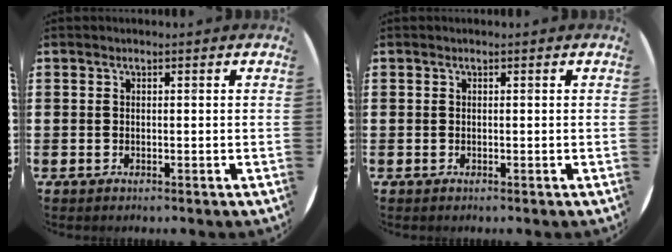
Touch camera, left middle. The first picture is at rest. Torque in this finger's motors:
{"motor_torque": [0.00, 0.00, 0.00, 0.00]}